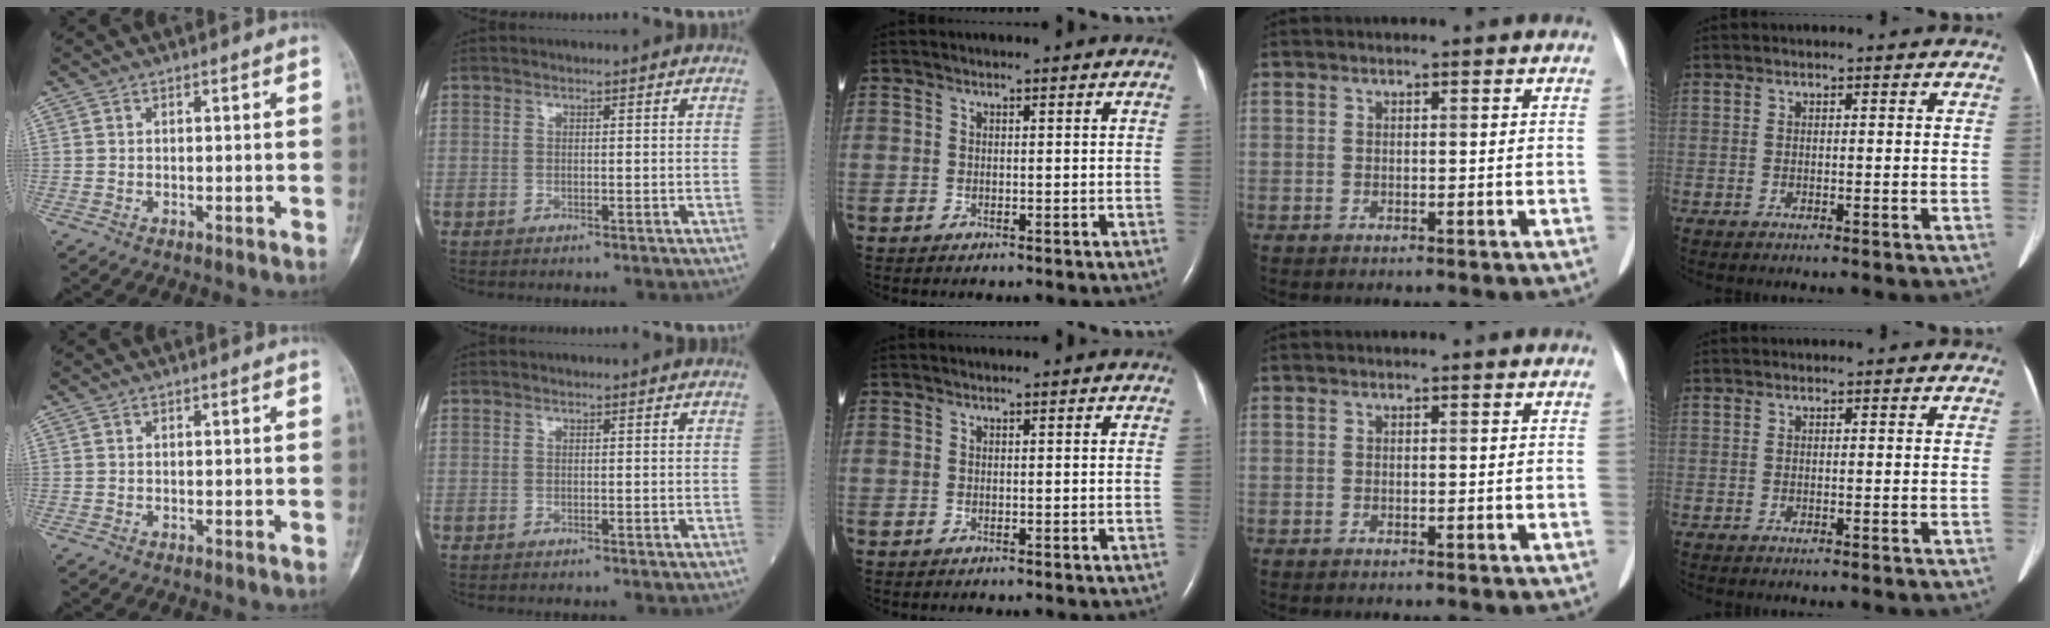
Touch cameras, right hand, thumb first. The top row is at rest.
{}